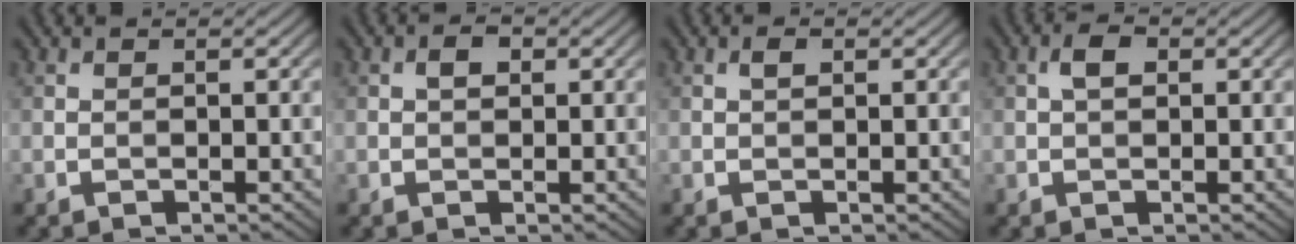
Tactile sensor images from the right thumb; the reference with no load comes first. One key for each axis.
{"total": 1.6, "fx": 0.4, "fy": 1.1, "fz": 1.1, "tx": -0.019, "ty": 0.003, "tz": 0.002}
{"total": 0.9, "fx": 0.2, "fy": 0.4, "fz": 0.7, "tx": -0.016, "ty": 0.002, "tz": 0.004}
{"total": 2.1, "fx": 0.4, "fy": 1.1, "fz": 1.7, "tx": -0.033, "ty": 0.007, "tz": 0.004}